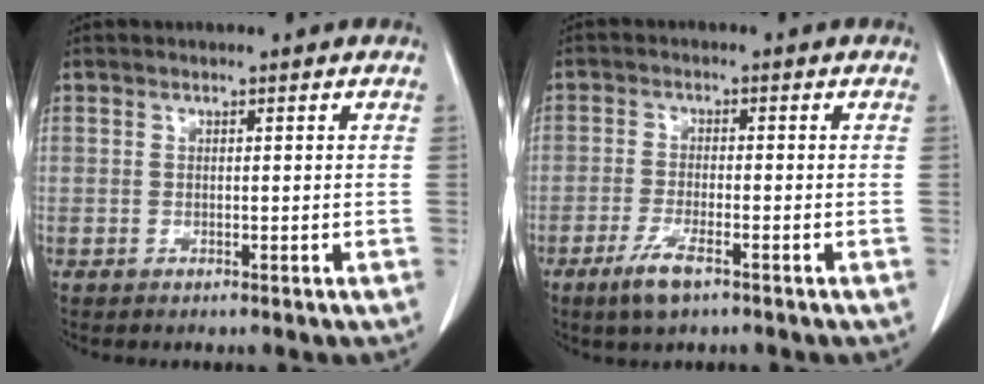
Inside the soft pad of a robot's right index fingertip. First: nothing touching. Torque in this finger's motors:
{"motor_torque": [0.50, -0.40, 0.13, 0.06]}